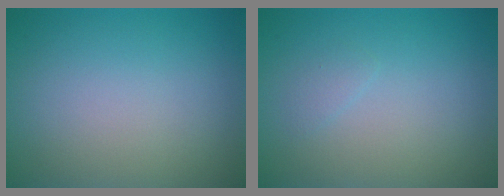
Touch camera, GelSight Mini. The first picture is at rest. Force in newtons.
{"total": 0.7, "press": 0.7, "slide": 0.1}